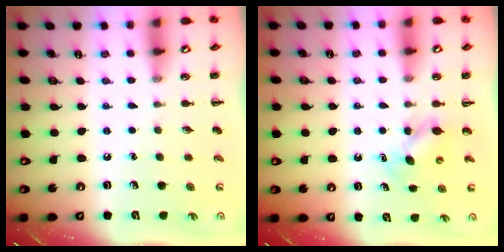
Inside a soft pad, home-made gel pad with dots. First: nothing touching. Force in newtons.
{"total": 4.4, "press": 4.3, "slide": 0.8}